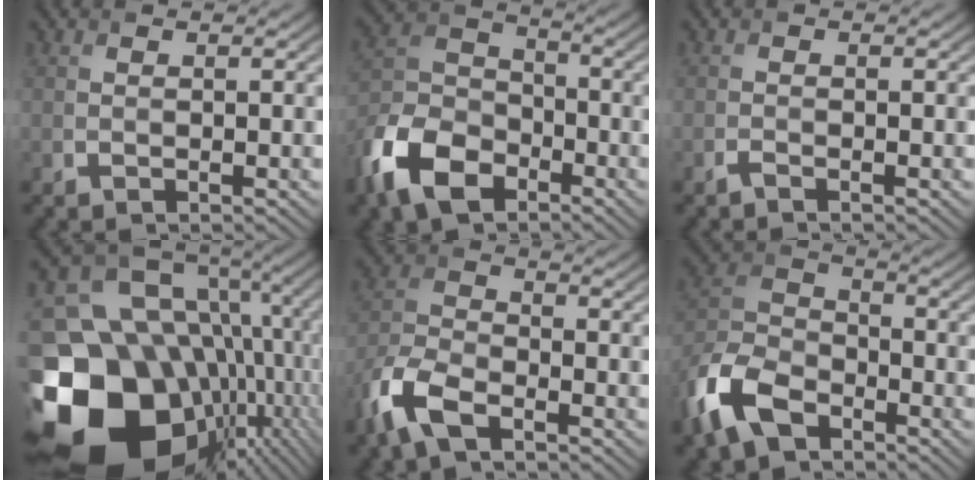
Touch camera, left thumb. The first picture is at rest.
{"total": 11.6, "force": [-7.0, 6.6, 6.4], "torque": [-0.155, -0.014, -0.158]}
{"total": 0.9, "force": [-0.7, 0.1, 0.5], "torque": [-0.011, 0.000, -0.015]}
{"total": 21.7, "force": [-5.4, 16.8, 12.7], "torque": [-0.283, -0.025, -0.064]}
{"total": 7.7, "force": [-4.8, 3.3, 4.9], "torque": [-0.116, -0.007, -0.115]}
{"total": 10.8, "force": [-6.6, 5.7, 6.3], "torque": [-0.153, -0.012, -0.153]}